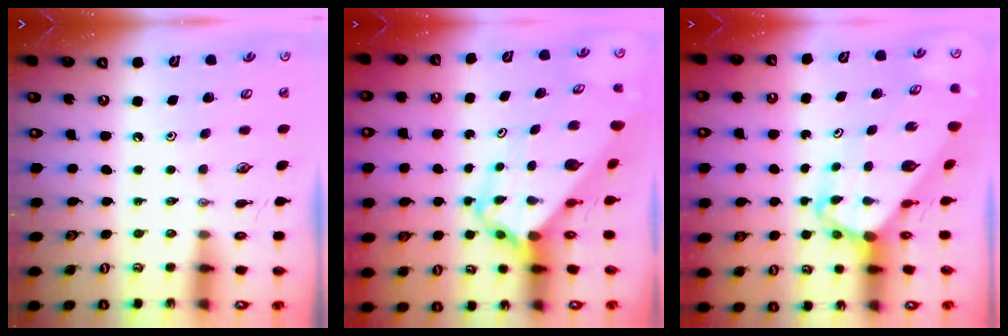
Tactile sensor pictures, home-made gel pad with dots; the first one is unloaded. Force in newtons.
{"total": 5.1, "press": 5.1, "slide": 0.4}
{"total": 6.4, "press": 6.4, "slide": 0.6}